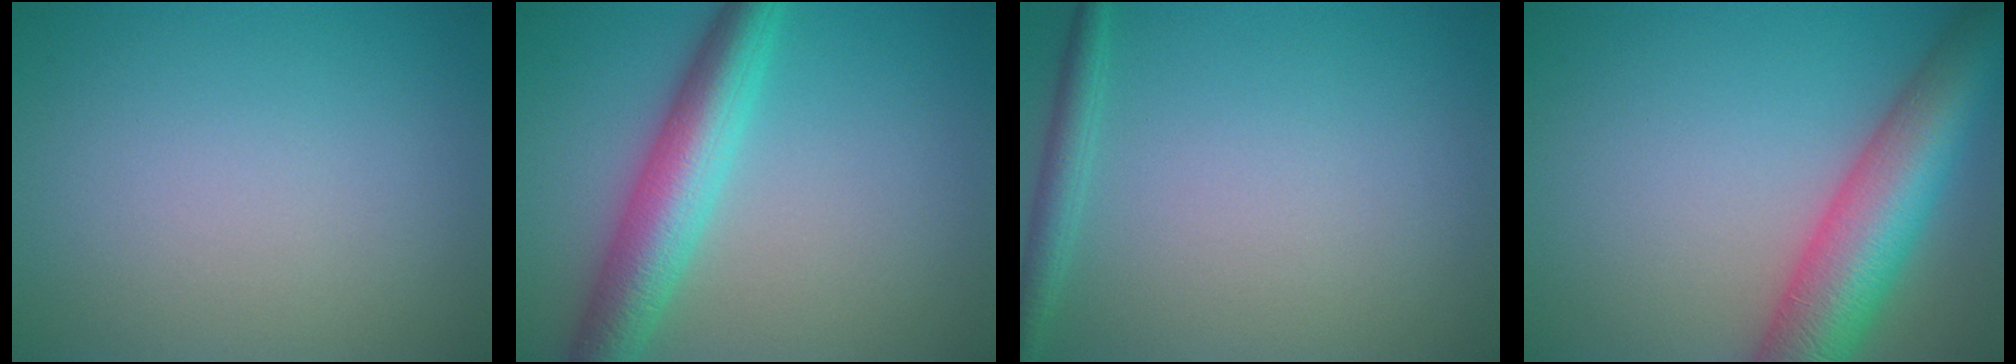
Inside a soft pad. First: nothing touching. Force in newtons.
{"total": 6.3, "press": 6.3, "slide": 0.1}
{"total": 1.8, "press": 1.8, "slide": 0.1}
{"total": 9.4, "press": 9.4, "slide": 0.4}